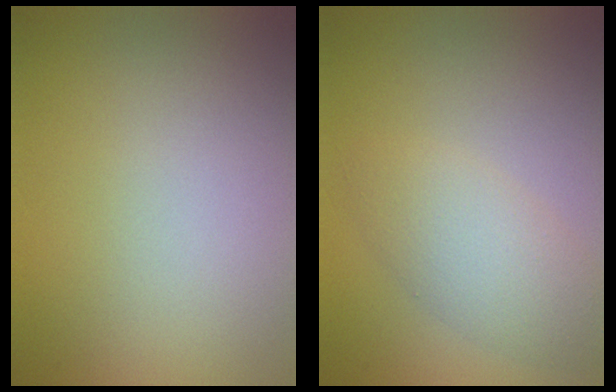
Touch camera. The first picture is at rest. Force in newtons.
{"total": 3.5, "press": 3.5, "slide": 0.1}